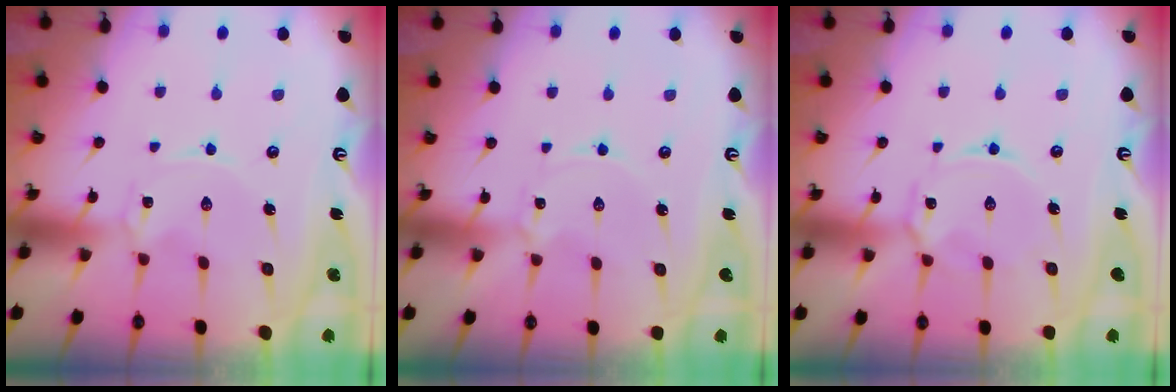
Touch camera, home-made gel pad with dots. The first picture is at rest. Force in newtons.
{"total": 1.7, "press": 1.7, "slide": 0.3}
{"total": 4.7, "press": 4.7, "slide": 0.5}